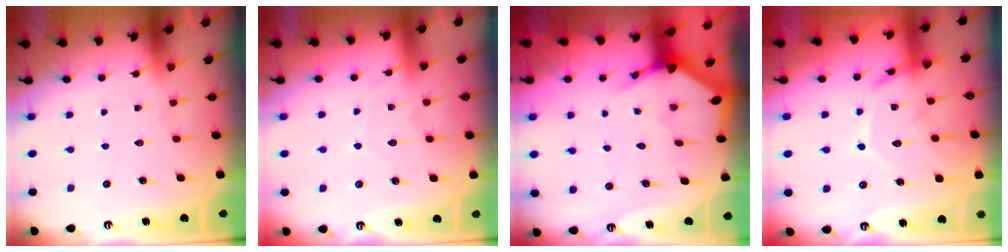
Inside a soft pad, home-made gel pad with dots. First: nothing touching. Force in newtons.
{"total": 3.7, "press": 3.7, "slide": 0.4}
{"total": 2.9, "press": 2.9, "slide": 0.2}
{"total": 12.8, "press": 12.8, "slide": 0.4}